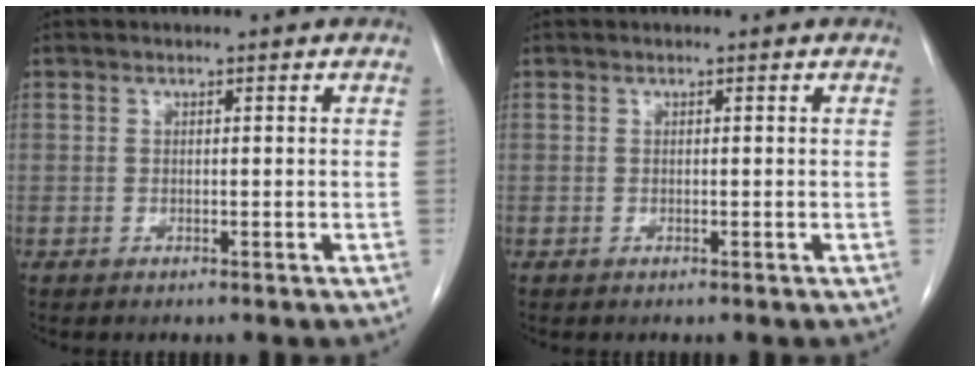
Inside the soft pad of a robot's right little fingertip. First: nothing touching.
{"total": 0.0}